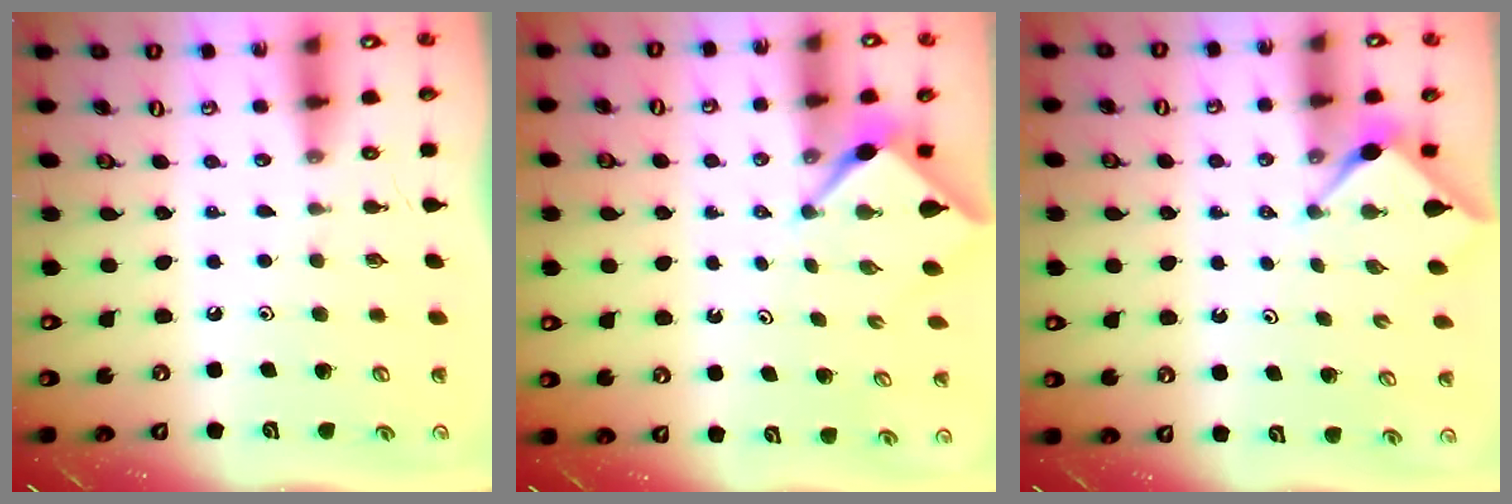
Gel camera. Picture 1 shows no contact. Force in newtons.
{"total": 2.1, "press": 2.1, "slide": 0.3}
{"total": 2.8, "press": 2.8, "slide": 0.4}